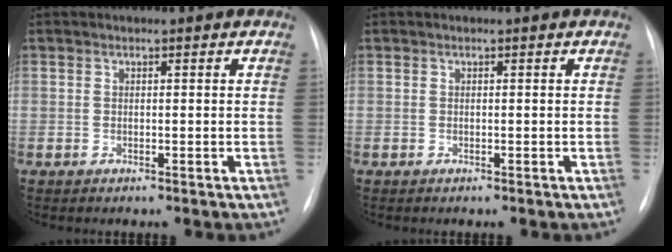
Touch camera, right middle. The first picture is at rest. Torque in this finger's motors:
{"motor_torque": [0.00, -0.21, 0.00, 0.02]}